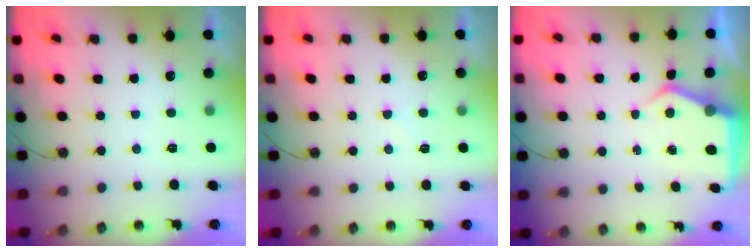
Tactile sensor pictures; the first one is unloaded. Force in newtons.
{"total": 3.6, "press": 3.6, "slide": 0.5}
{"total": 6.0, "press": 5.9, "slide": 0.7}